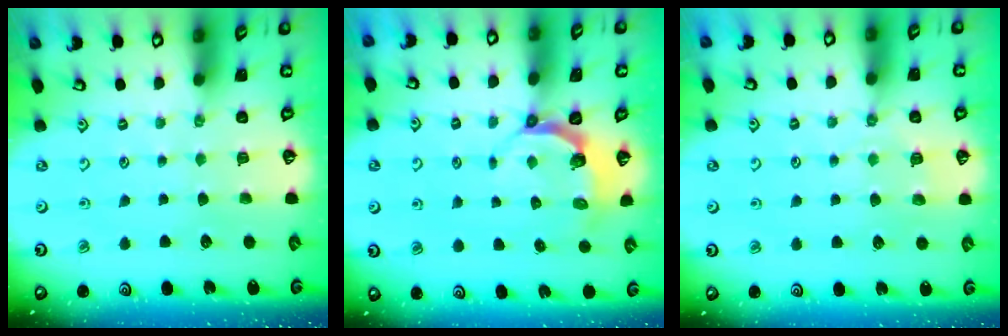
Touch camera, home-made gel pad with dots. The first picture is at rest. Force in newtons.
{"total": 4.7, "press": 3.7, "slide": 2.8}
{"total": 4.0, "press": 3.9, "slide": 0.6}